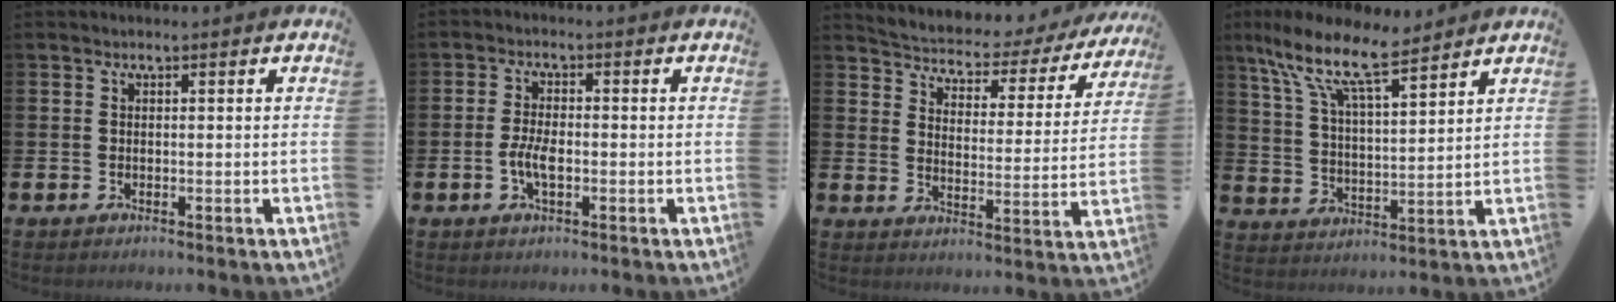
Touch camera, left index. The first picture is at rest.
{"total": 3.5, "force": [-0.6, 1.4, 3.1], "torque": [-0.054, -0.003, -0.014]}
{"total": 3.9, "force": [3.6, 1.4, 0.5], "torque": [-0.031, -0.038, 0.053]}
{"total": 10.8, "force": [8.6, 2.9, 5.9], "torque": [-0.135, -0.039, 0.149]}